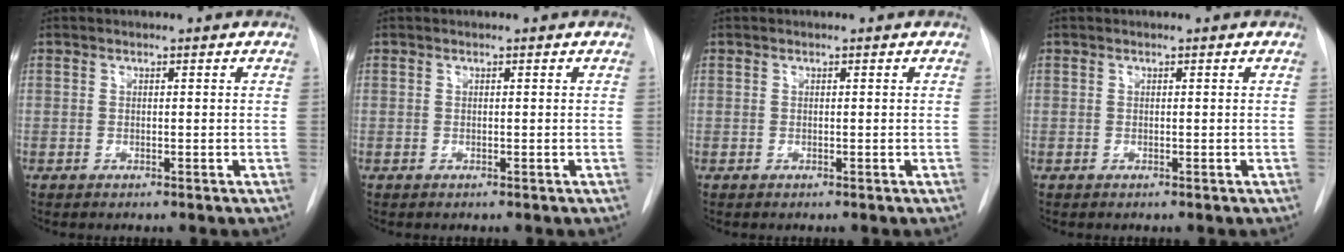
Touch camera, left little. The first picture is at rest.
{"total": 0.0}
{"total": 0.0}
{"total": 0.0}